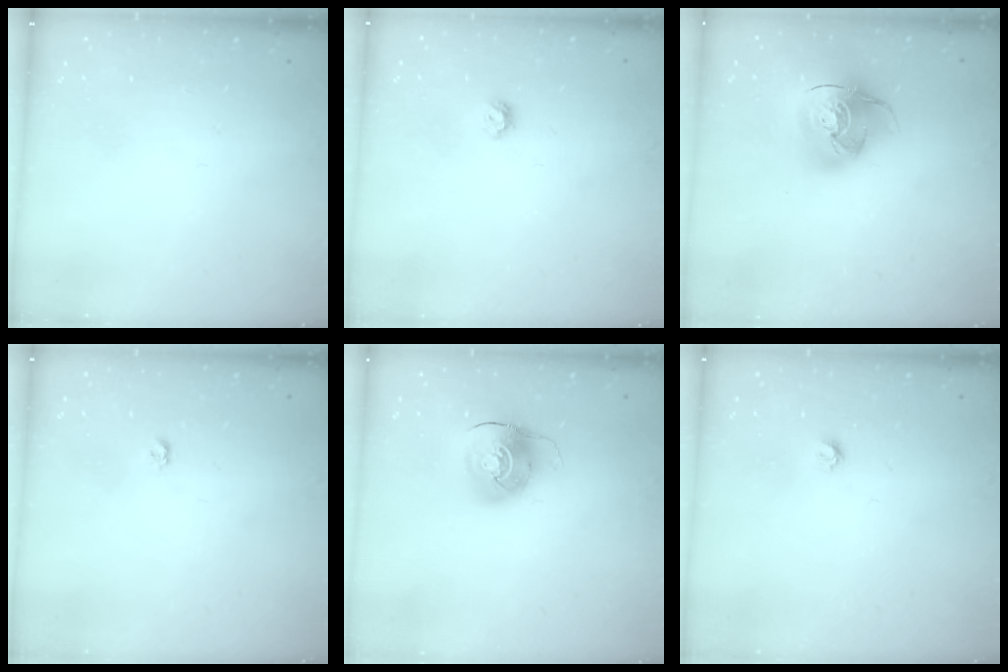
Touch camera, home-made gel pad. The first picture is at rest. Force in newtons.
{"total": 4.9, "press": 4.9, "slide": 0.8}
{"total": 14.9, "press": 14.8, "slide": 1.9}
{"total": 3.7, "press": 3.7, "slide": 0.4}
{"total": 9.1, "press": 9.0, "slide": 0.8}
{"total": 3.9, "press": 3.9, "slide": 0.3}